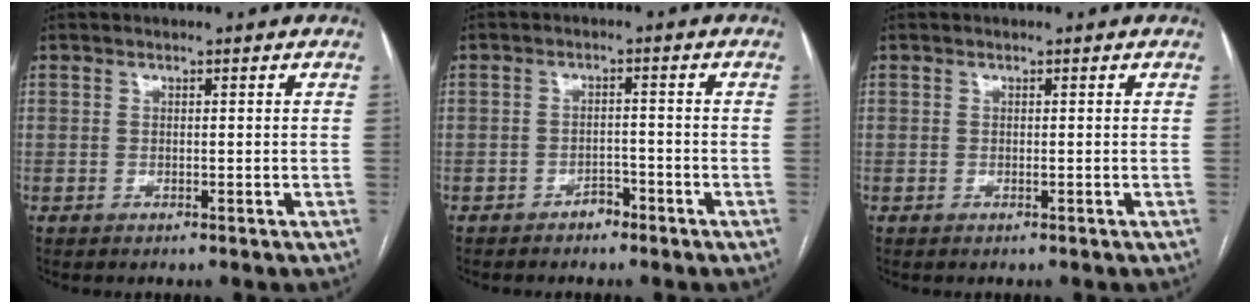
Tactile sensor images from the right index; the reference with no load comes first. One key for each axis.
{"total": 2.8, "fx": -2.2, "fy": 1.5, "fz": 0.9, "tx": -0.012, "ty": 0.007, "tz": -0.032}
{"total": 0.0}